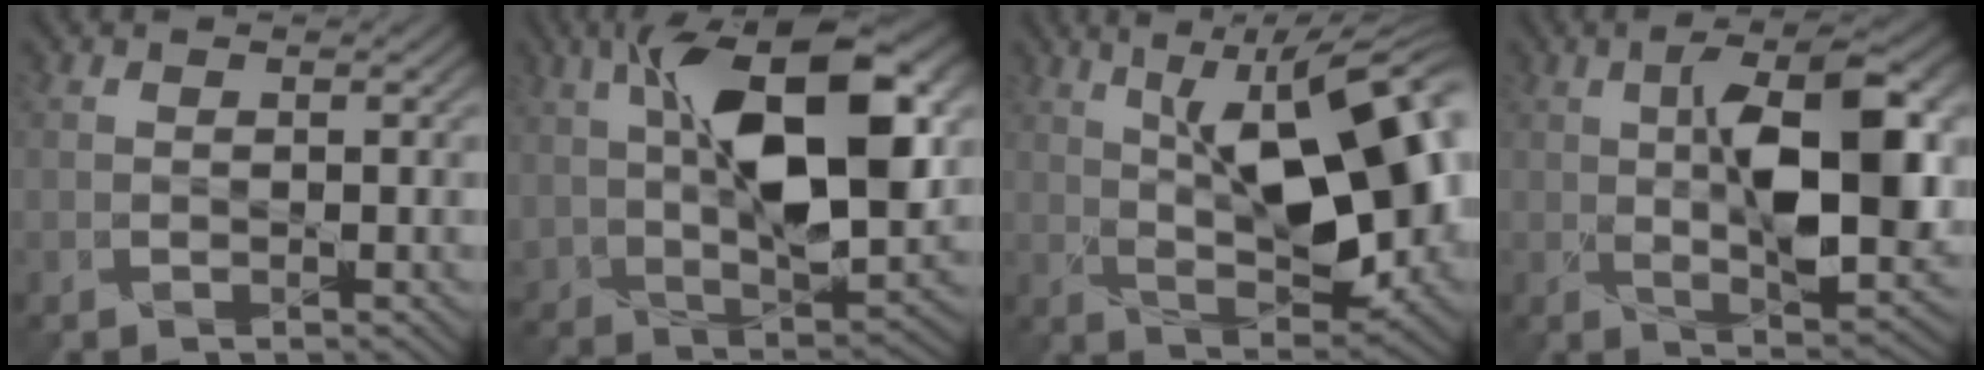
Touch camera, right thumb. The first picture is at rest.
{"total": 14.1, "force": [3.6, 7.2, 11.5], "torque": [-0.207, 0.001, 0.071]}
{"total": 13.3, "force": [2.2, 5.3, 12.0], "torque": [-0.177, 0.012, 0.038]}
{"total": 10.8, "force": [0.9, 4.2, 9.9], "torque": [-0.172, -0.008, 0.027]}